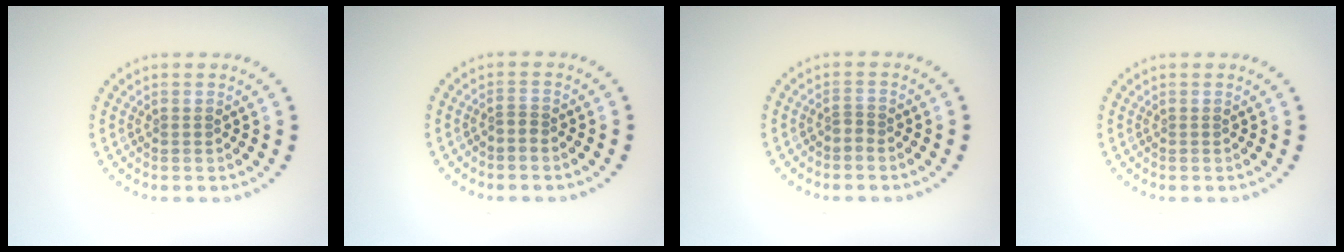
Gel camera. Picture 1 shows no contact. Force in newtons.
{"total": 0.8, "press": 0.5, "slide": 0.6}
{"total": 0.7, "press": 0.4, "slide": 0.6}
{"total": 0.0}